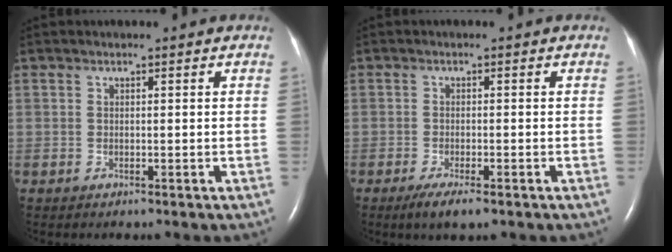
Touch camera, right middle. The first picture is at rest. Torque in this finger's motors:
{"motor_torque": [0.48, -0.35, 0.02, 0.03]}